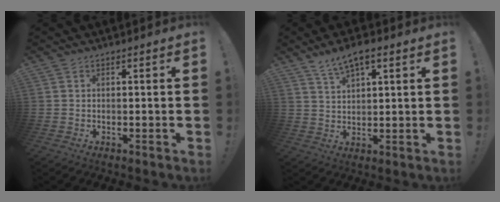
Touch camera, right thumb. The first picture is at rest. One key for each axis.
{"total": 6.5, "fx": 4.3, "fy": 2.2, "fz": 4.3, "tx": -0.071, "ty": -0.019, "tz": 0.075}